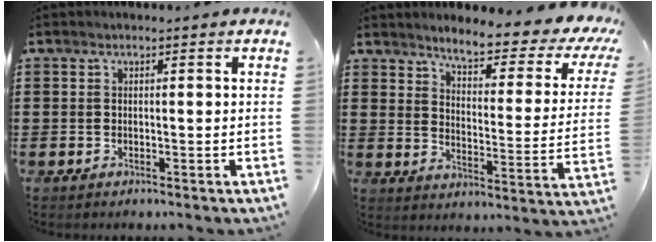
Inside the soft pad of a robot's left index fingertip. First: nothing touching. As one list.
[{"total": 5.5, "force": [4.6, 0.4, 3.0], "torque": [-0.065, -0.038, 0.066]}]